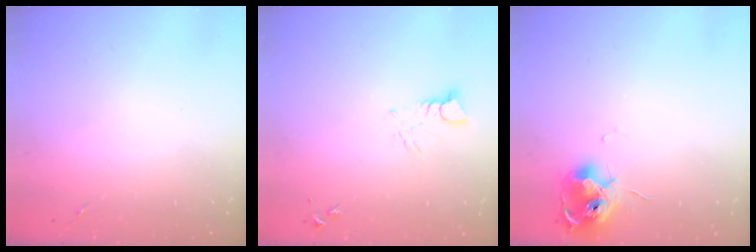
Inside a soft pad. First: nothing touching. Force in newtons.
{"total": 3.4, "press": 3.4, "slide": 0.2}
{"total": 11.9, "press": 11.8, "slide": 1.2}